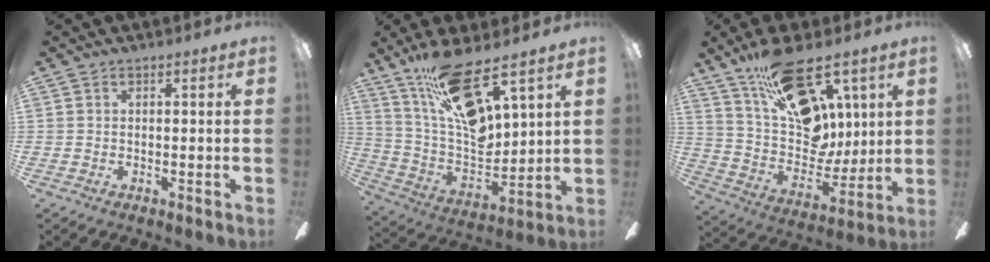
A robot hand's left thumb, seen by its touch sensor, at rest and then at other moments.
{"total": 17.7, "force": [11.8, 5.7, 11.9], "torque": [-0.230, -0.082, 0.203]}
{"total": 23.0, "force": [12.7, 12.7, 14.3], "torque": [-0.235, -0.067, 0.229]}